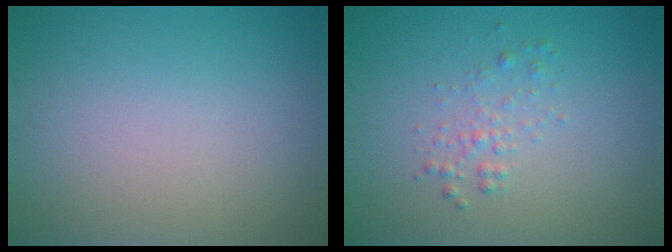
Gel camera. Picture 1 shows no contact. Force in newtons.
{"total": 1.3, "press": 1.3, "slide": 0.1}